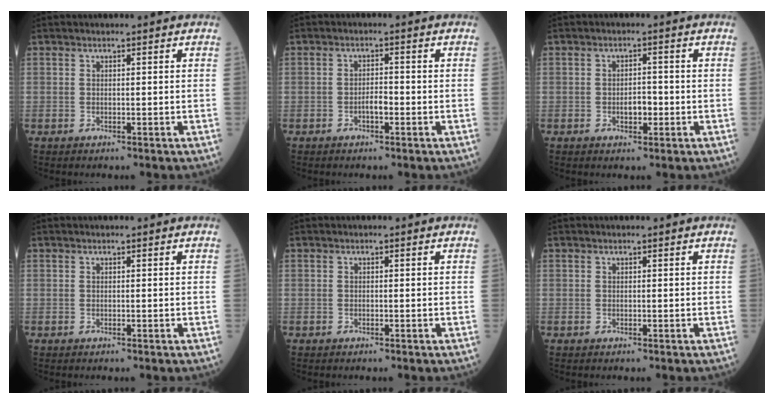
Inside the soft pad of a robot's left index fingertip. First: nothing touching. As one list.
[{"total": 1.9, "force": [-0.9, 0.5, 1.6], "torque": [-0.024, 0.004, -0.015]}, {"total": 2.5, "force": [-0.8, 1.2, 2.1], "torque": [-0.032, 0.003, -0.009]}, {"total": 0.0}, {"total": 0.0}, {"total": 0.0}]